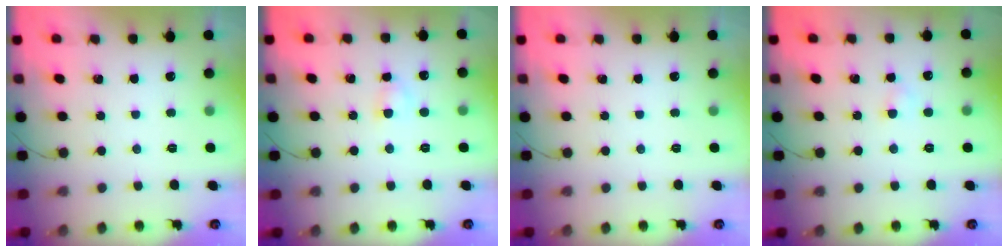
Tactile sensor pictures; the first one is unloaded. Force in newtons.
{"total": 2.9, "press": 2.7, "slide": 1.1}
{"total": 0.0}
{"total": 2.3, "press": 2.2, "slide": 0.9}